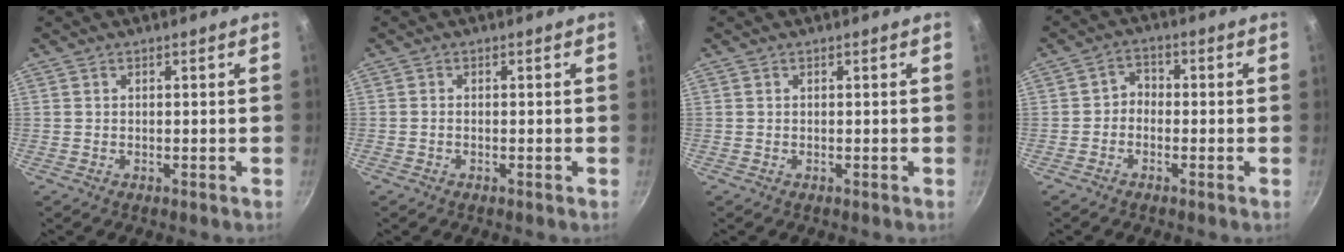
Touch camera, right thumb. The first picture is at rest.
{"total": 0.5, "force": [-0.2, 0.2, 0.4], "torque": [-0.006, 0.003, -0.007]}
{"total": 0.0}
{"total": 2.7, "force": [-1.2, 2.1, 1.1], "torque": [-0.007, 0.019, -0.029]}